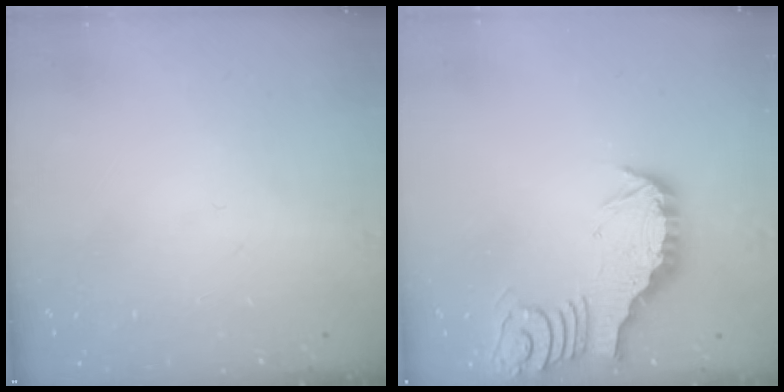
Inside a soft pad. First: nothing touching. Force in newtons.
{"total": 3.5, "press": 3.5, "slide": 0.3}